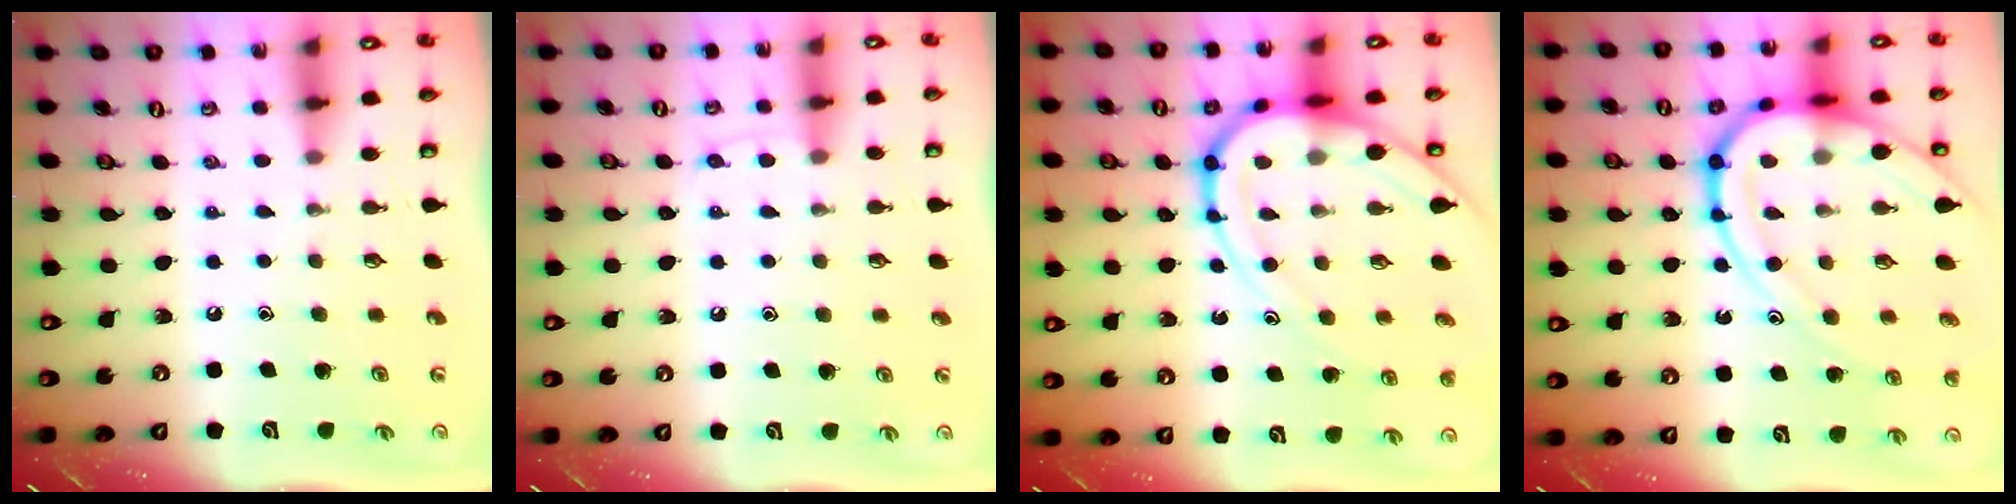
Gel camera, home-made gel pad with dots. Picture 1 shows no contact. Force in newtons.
{"total": 5.1, "press": 5.1, "slide": 0.7}
{"total": 14.1, "press": 14.1, "slide": 1.2}
{"total": 18.6, "press": 18.5, "slide": 1.8}